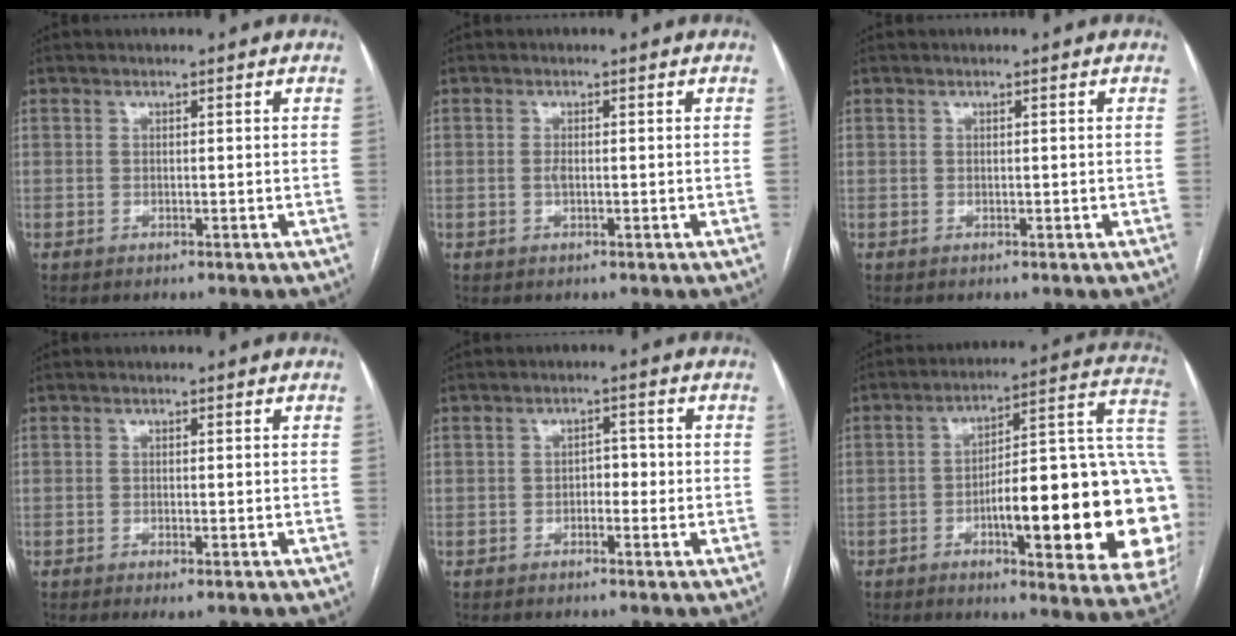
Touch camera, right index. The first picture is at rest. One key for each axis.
{"total": 0.8, "fx": -0.1, "fy": 0.3, "fz": 0.8, "tx": -0.018, "ty": 0.002, "tz": 0.000}
{"total": 0.0}
{"total": 1.6, "fx": -0.9, "fy": 0.3, "fz": 1.3, "tx": -0.018, "ty": -0.004, "tz": -0.012}
{"total": 2.3, "fx": -0.6, "fy": 1.3, "fz": 1.8, "tx": -0.018, "ty": 0.009, "tz": -0.010}
{"total": 27.3, "fx": -5.5, "fy": 5.2, "fz": 26.2, "tx": -0.266, "ty": 0.021, "tz": -0.067}